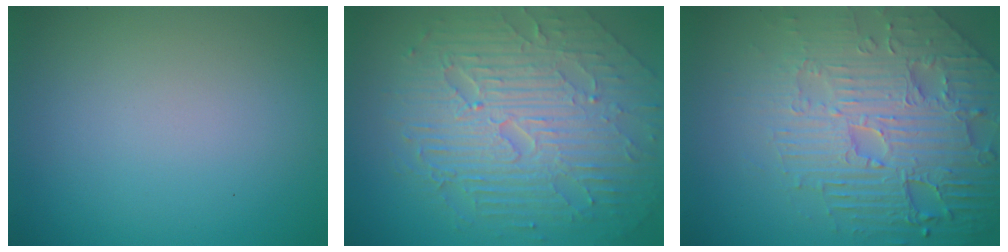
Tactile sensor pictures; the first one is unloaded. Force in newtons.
{"total": 9.5, "press": 6.2, "slide": 7.2}
{"total": 7.4, "press": 6.0, "slide": 4.4}